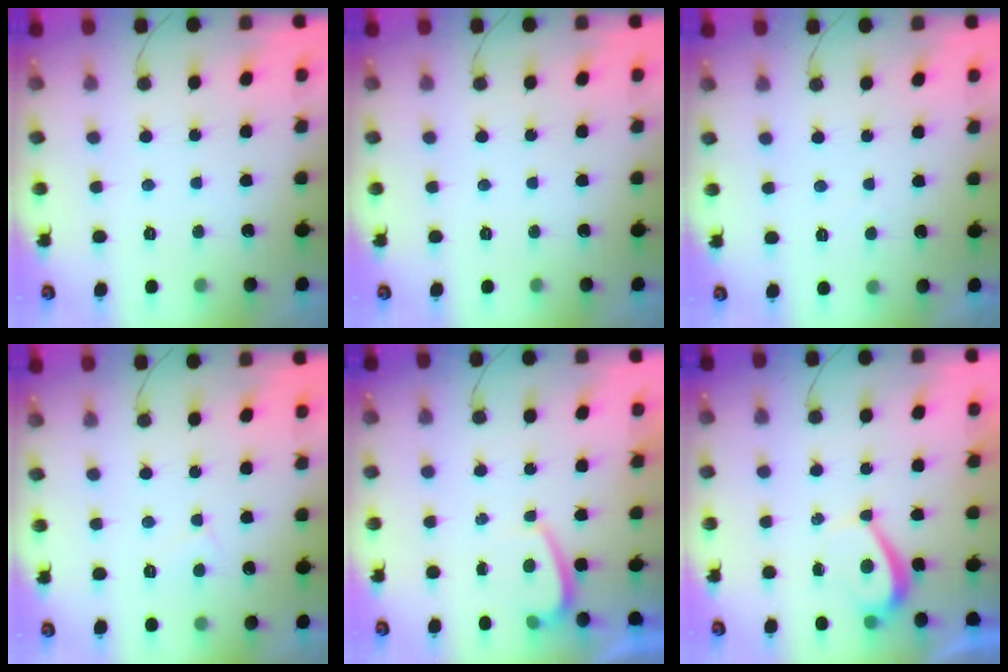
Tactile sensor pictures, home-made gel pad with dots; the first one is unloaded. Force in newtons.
{"total": 0.0}
{"total": 1.1, "press": 1.0, "slide": 0.5}
{"total": 2.4, "press": 2.4, "slide": 0.2}
{"total": 0.6, "press": 0.3, "slide": 0.5}
{"total": 2.7, "press": 2.7, "slide": 0.6}